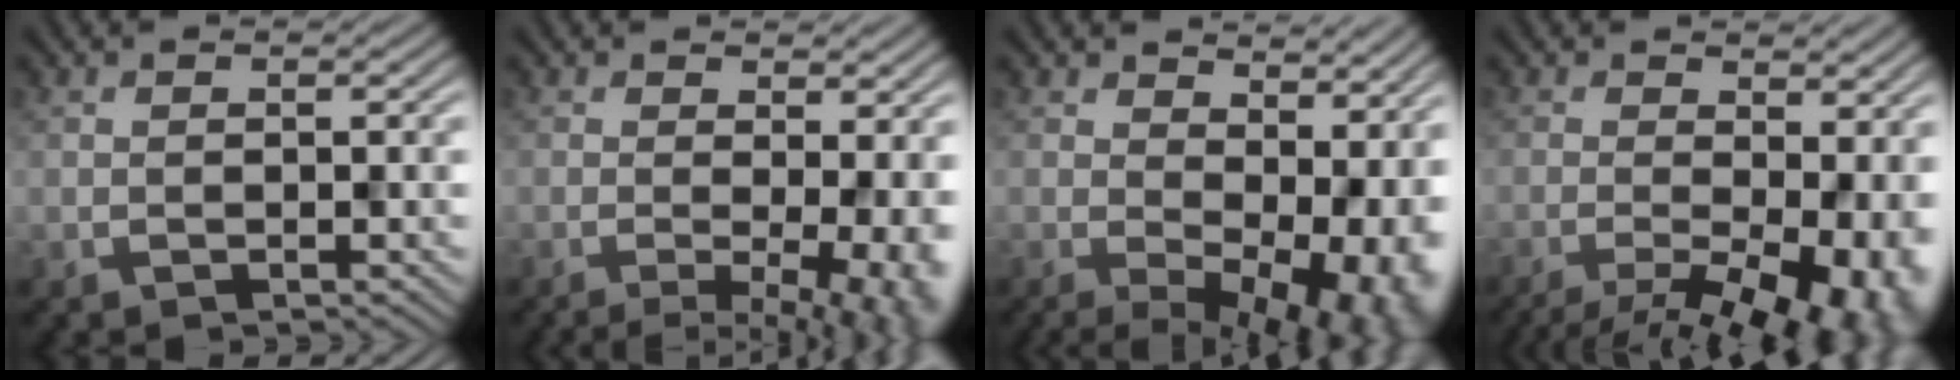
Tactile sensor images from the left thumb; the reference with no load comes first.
{"total": 7.9, "force": [-0.8, 2.4, 7.5], "torque": [-0.065, -0.001, 0.004]}
{"total": 12.8, "force": [1.0, 7.1, 10.6], "torque": [-0.123, -0.020, 0.061]}
{"total": 10.2, "force": [-3.2, 3.7, 8.9], "torque": [-0.116, -0.016, -0.030]}